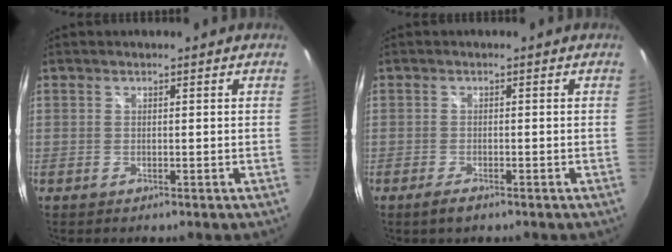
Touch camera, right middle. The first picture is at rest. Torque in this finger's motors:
{"motor_torque": [0.28, -0.24, 0.02, 0.01]}